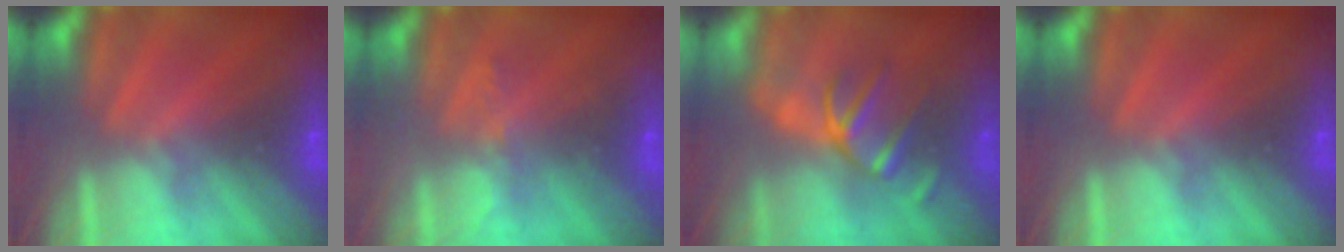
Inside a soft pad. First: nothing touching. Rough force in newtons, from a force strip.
{"total": 2.3}
{"total": 2.9}
{"total": 0.0}